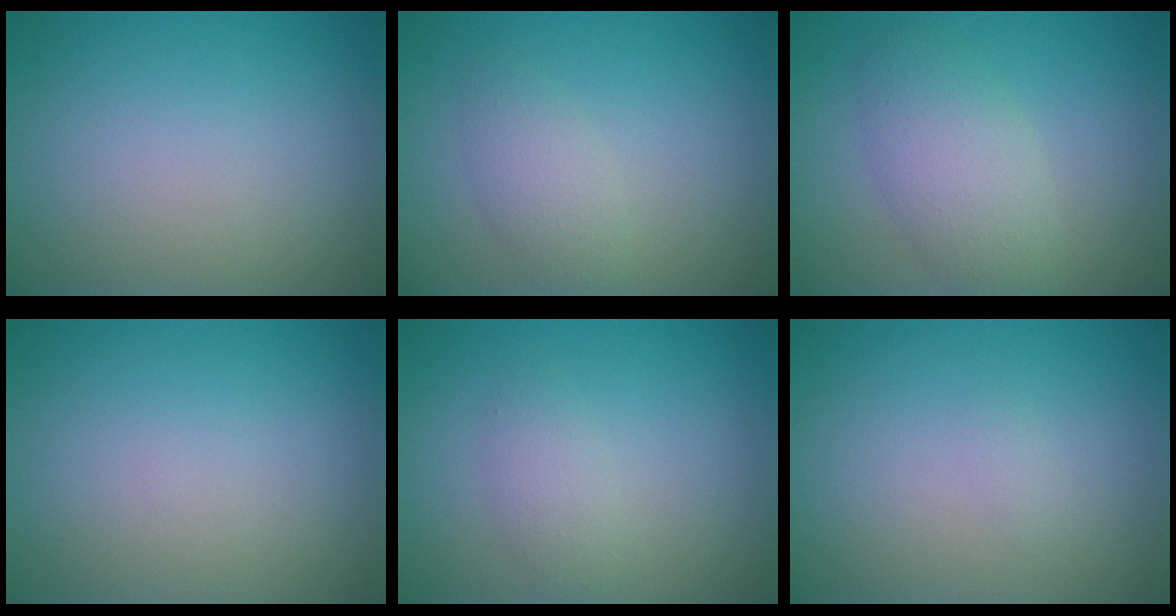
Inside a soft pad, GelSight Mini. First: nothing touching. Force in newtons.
{"total": 2.2, "press": 2.2, "slide": 0.1}
{"total": 4.4, "press": 4.4, "slide": 0.2}
{"total": 0.0}
{"total": 1.7, "press": 1.7, "slide": 0.0}
{"total": 0.6, "press": 0.6, "slide": 0.0}